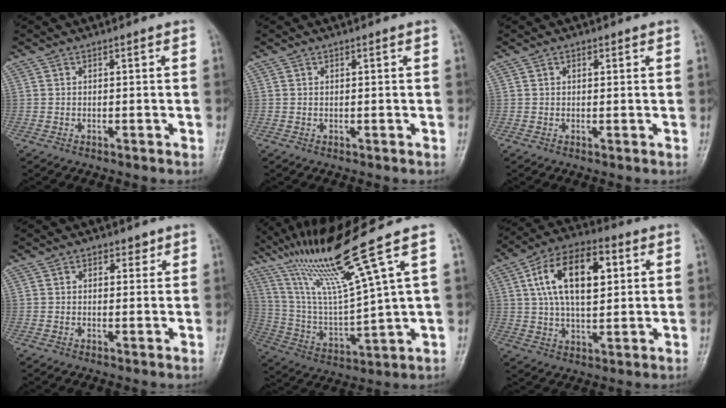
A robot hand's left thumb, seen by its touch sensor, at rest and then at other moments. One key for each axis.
{"total": 0.7, "fx": 0.2, "fy": 0.4, "fz": 0.5, "tx": -0.013, "ty": 0.004, "tz": 0.007}
{"total": 1.5, "fx": 0.6, "fy": 1.0, "fz": 0.9, "tx": -0.011, "ty": 0.000, "tz": 0.007}
{"total": 2.8, "fx": 1.4, "fy": 2.0, "fz": 1.4, "tx": 0.000, "ty": -0.005, "tz": 0.018}
{"total": 18.3, "fx": 11.9, "fy": -0.5, "fz": 13.9, "tx": -0.253, "ty": -0.047, "tz": 0.229}
{"total": 16.3, "fx": 4.3, "fy": 8.6, "fz": 13.2, "tx": -0.214, "ty": 0.007, "tz": 0.071}